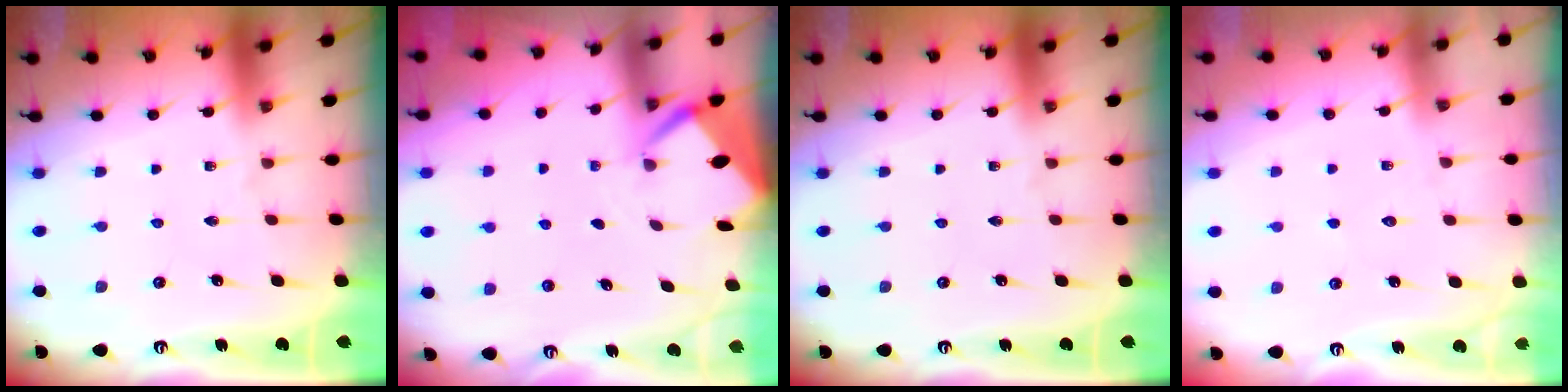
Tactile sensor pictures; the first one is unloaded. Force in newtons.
{"total": 2.4, "press": 2.4, "slide": 0.3}
{"total": 0.0}
{"total": 4.1, "press": 4.1, "slide": 0.4}